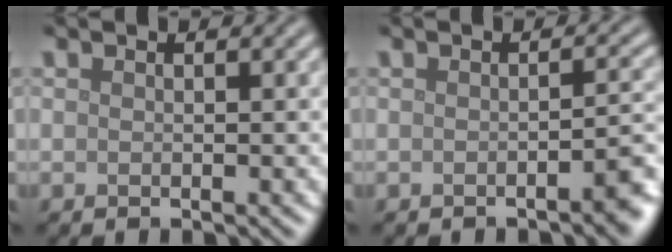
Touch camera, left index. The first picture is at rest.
{"total": 2.2, "force": [-1.2, 0.4, 1.8], "torque": [-0.020, 0.005, -0.021]}